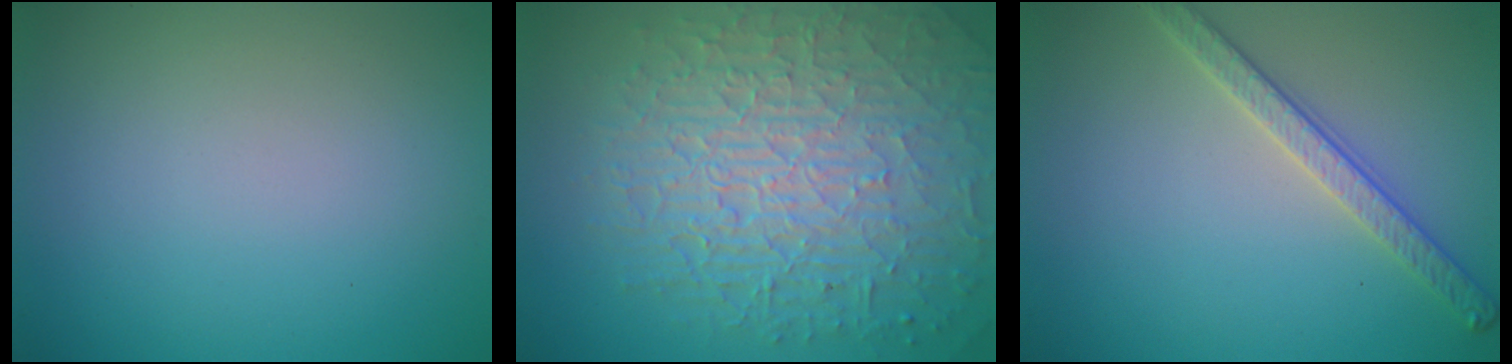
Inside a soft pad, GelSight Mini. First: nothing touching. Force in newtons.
{"total": 10.2, "press": 6.7, "slide": 7.8}
{"total": 2.8, "press": 2.8, "slide": 0.7}